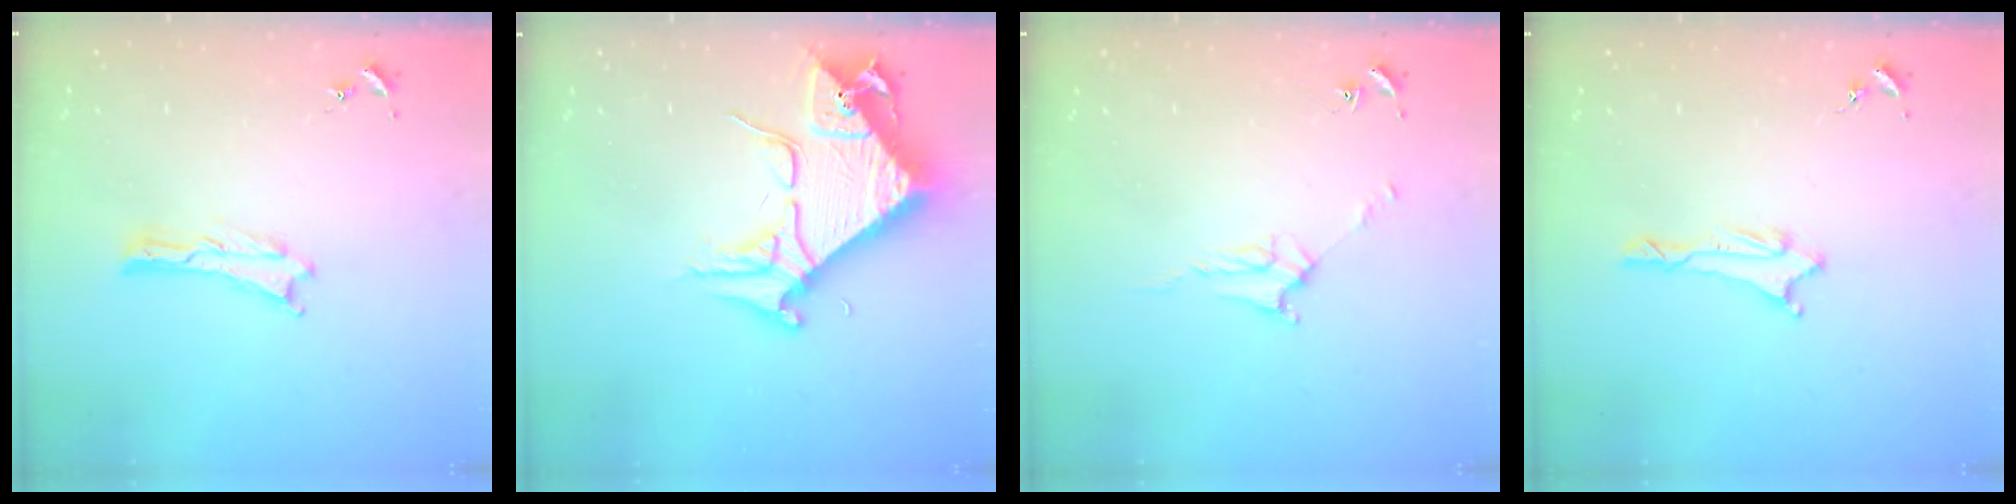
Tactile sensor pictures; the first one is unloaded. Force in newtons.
{"total": 9.8, "press": 9.8, "slide": 1.1}
{"total": 3.5, "press": 3.5, "slide": 0.3}
{"total": 1.7, "press": 1.6, "slide": 0.5}